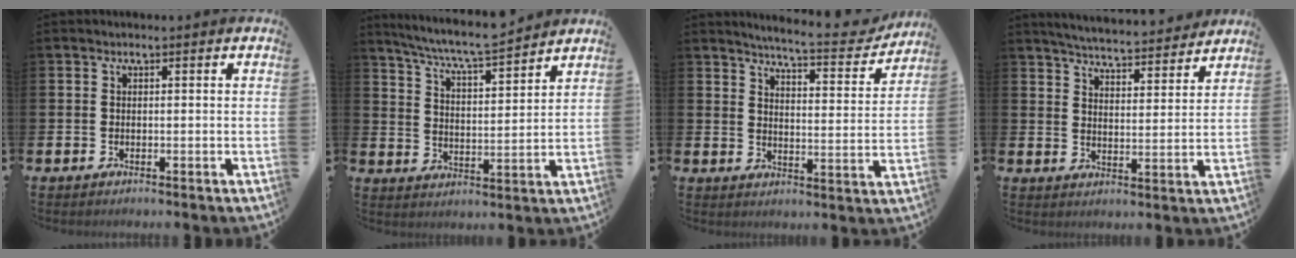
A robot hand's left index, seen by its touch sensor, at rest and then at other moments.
{"total": 7.0, "force": [6.7, 0.0, 2.1], "torque": [-0.071, -0.045, 0.117]}
{"total": 6.2, "force": [6.0, 0.3, 1.5], "torque": [-0.042, -0.047, 0.098]}
{"total": 5.5, "force": [5.5, 0.3, 0.7], "torque": [-0.030, -0.044, 0.094]}